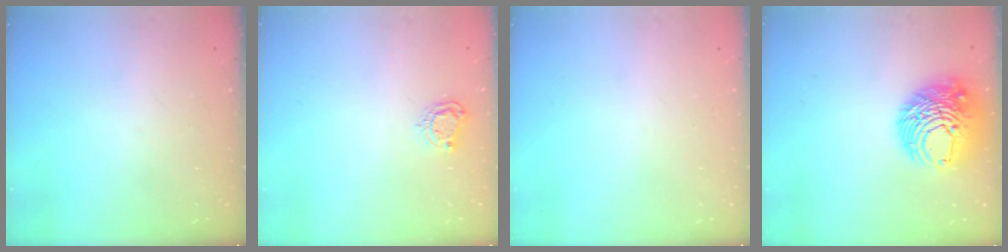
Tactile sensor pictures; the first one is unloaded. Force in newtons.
{"total": 5.0, "press": 5.0, "slide": 0.6}
{"total": 0.0}
{"total": 11.9, "press": 11.9, "slide": 1.2}